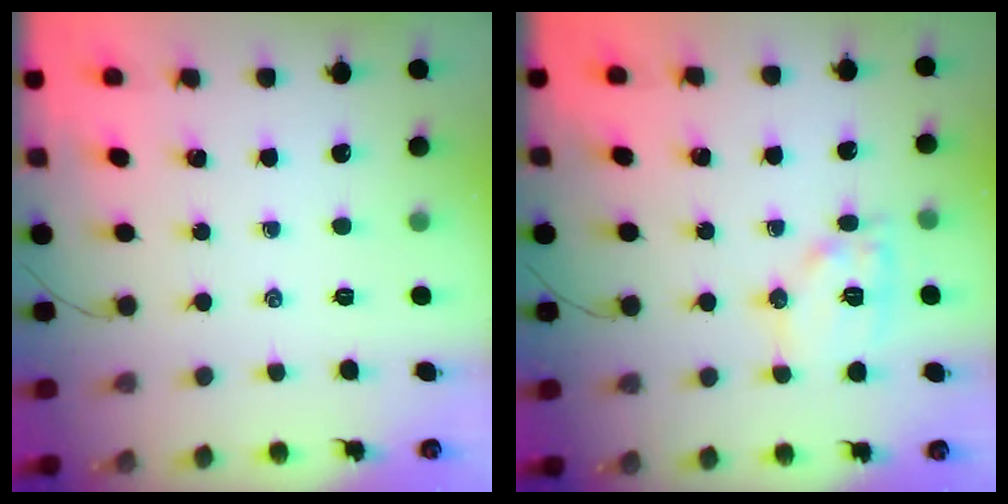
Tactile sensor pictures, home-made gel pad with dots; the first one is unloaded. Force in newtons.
{"total": 11.3, "press": 11.3, "slide": 0.3}